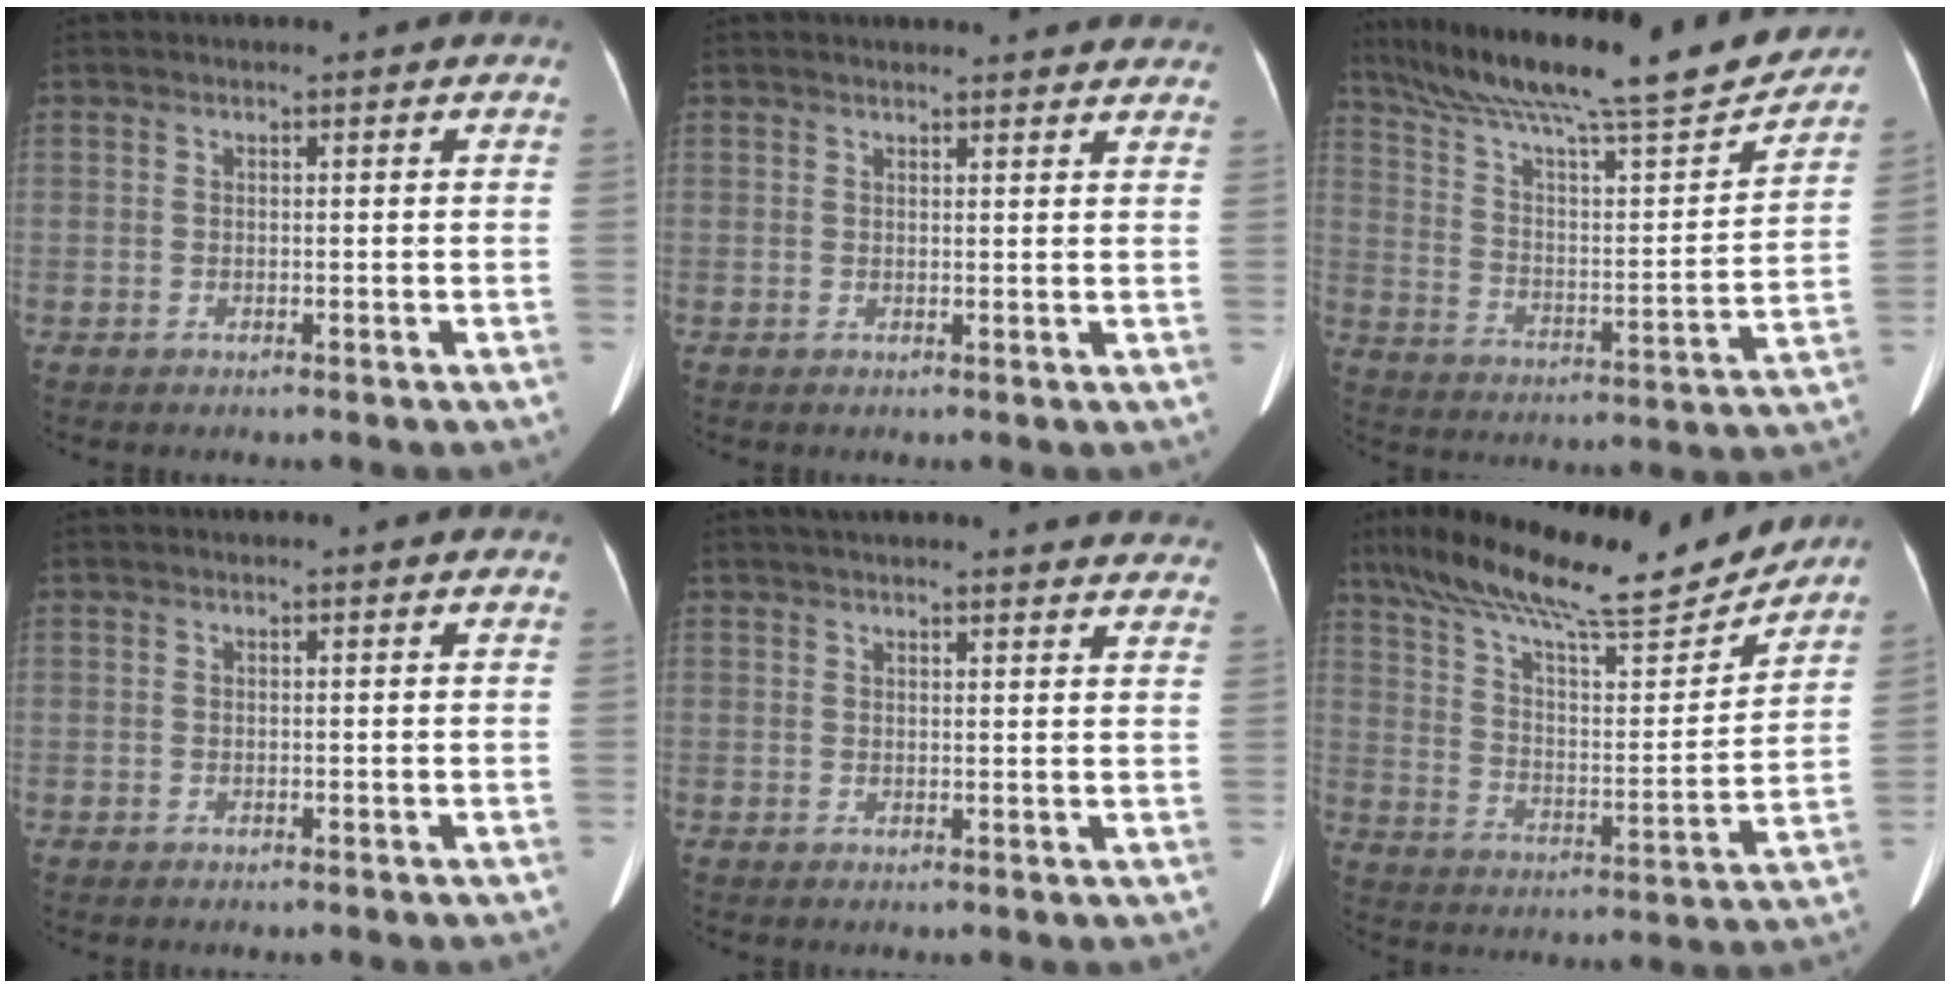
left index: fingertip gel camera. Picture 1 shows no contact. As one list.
[{"total": 11.2, "force": [10.6, 2.0, 3.0], "torque": [-0.016, 0.016, 0.105]}, {"total": 25.5, "force": [21.6, 2.6, 13.2], "torque": [-0.228, -0.006, 0.322]}, {"total": 0.0}, {"total": 20.5, "force": [19.0, 3.2, 6.9], "torque": [-0.091, 0.001, 0.221]}, {"total": 22.3, "force": [18.5, 3.1, 12.1], "torque": [-0.212, 0.013, 0.289]}]